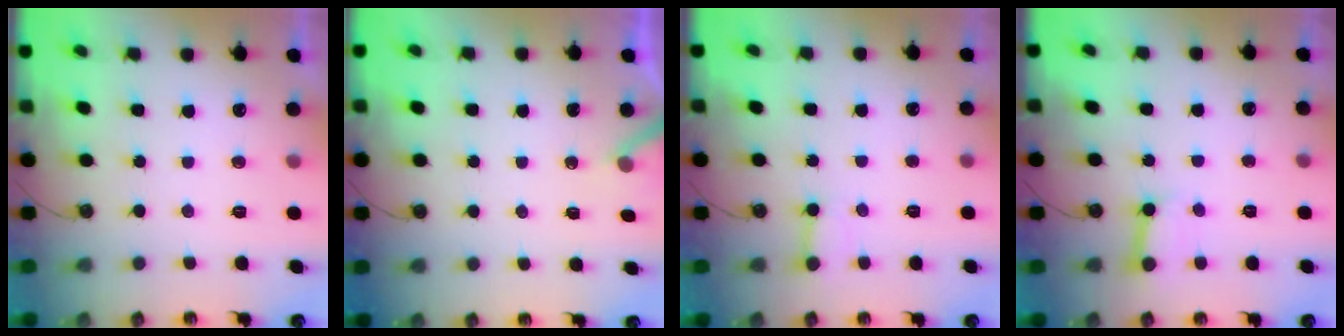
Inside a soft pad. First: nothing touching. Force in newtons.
{"total": 4.3, "press": 4.3, "slide": 0.2}
{"total": 2.6, "press": 2.6, "slide": 0.3}
{"total": 3.7, "press": 3.7, "slide": 0.4}